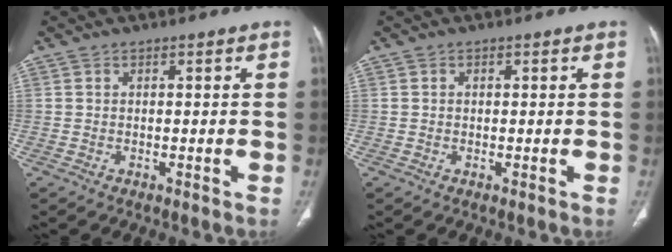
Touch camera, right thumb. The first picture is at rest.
{"total": 0.0}